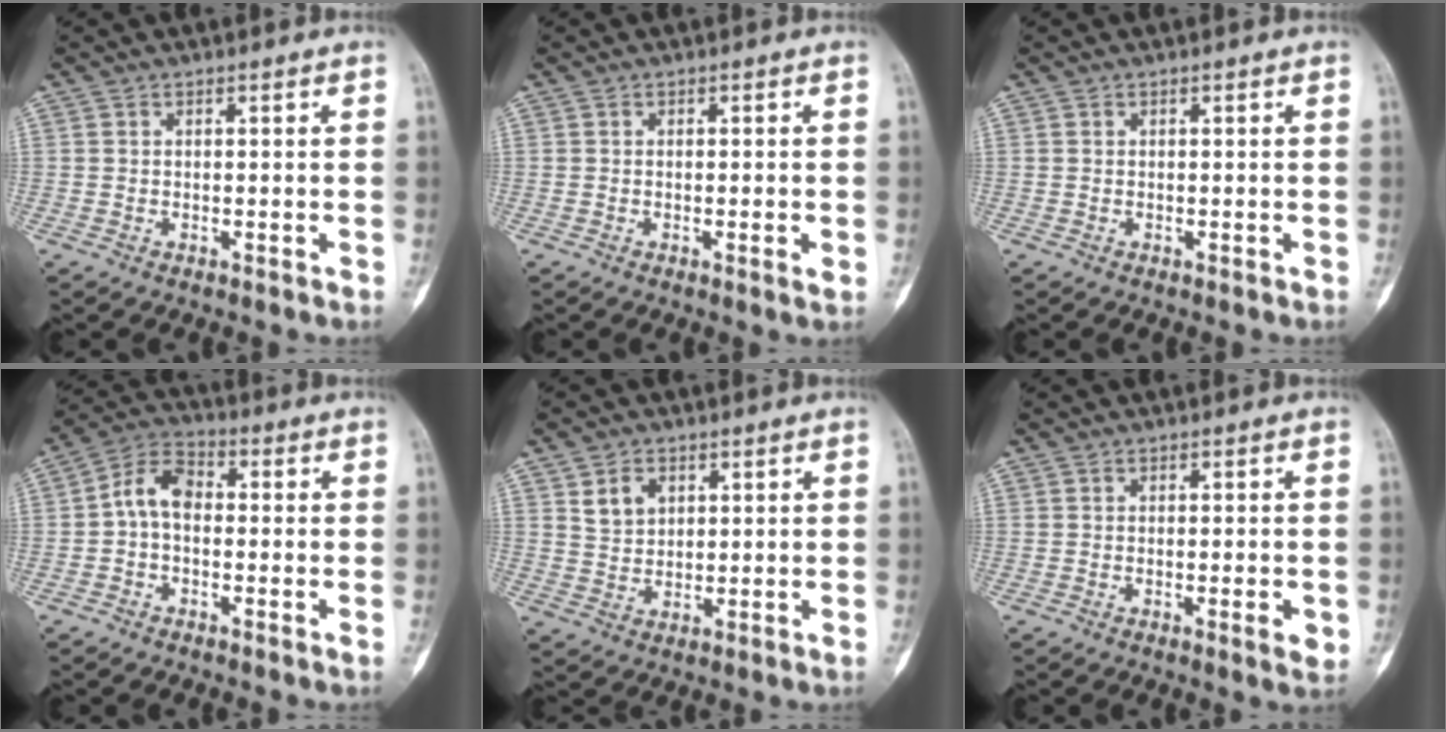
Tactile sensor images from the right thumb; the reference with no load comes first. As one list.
[{"total": 1.7, "force": [-0.3, 0.4, 1.6], "torque": [-0.024, -0.003, -0.003]}, {"total": 0.0}, {"total": 6.0, "force": [-0.2, 4.6, 3.9], "torque": [-0.067, 0.027, -0.020]}, {"total": 4.4, "force": [2.3, 3.7, 0.7], "torque": [-0.001, -0.010, 0.045]}, {"total": 3.0, "force": [-0.7, 0.7, 2.8], "torque": [-0.038, -0.004, -0.006]}]